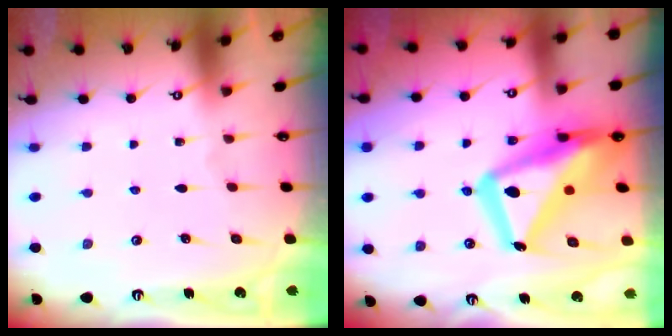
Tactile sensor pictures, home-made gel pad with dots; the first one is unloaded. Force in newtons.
{"total": 22.5, "press": 22.4, "slide": 2.0}